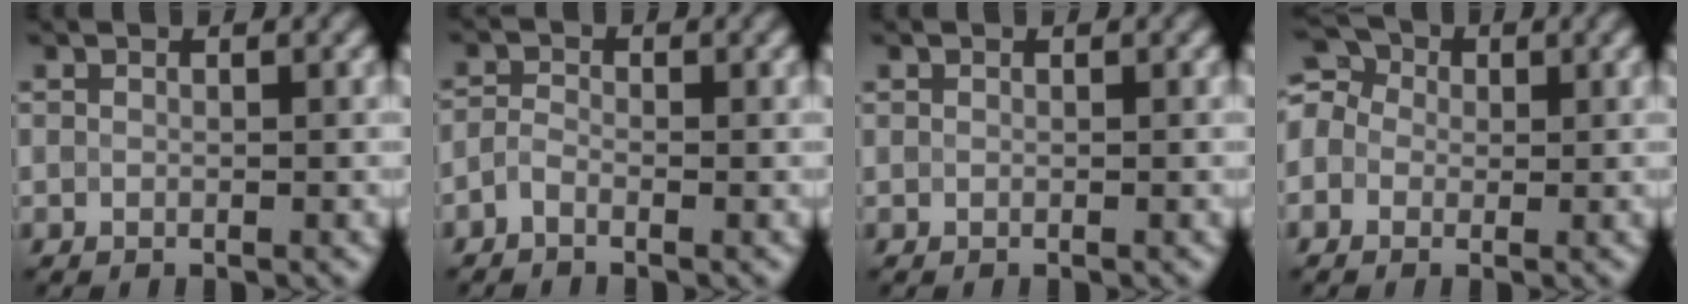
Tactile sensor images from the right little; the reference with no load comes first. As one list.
[{"total": 1.3, "force": [-1.0, 0.3, 0.8], "torque": [-0.022, 0.006, -0.026]}, {"total": 0.0}, {"total": 5.7, "force": [1.0, 4.6, 3.1], "torque": [-0.052, 0.037, -0.025]}]